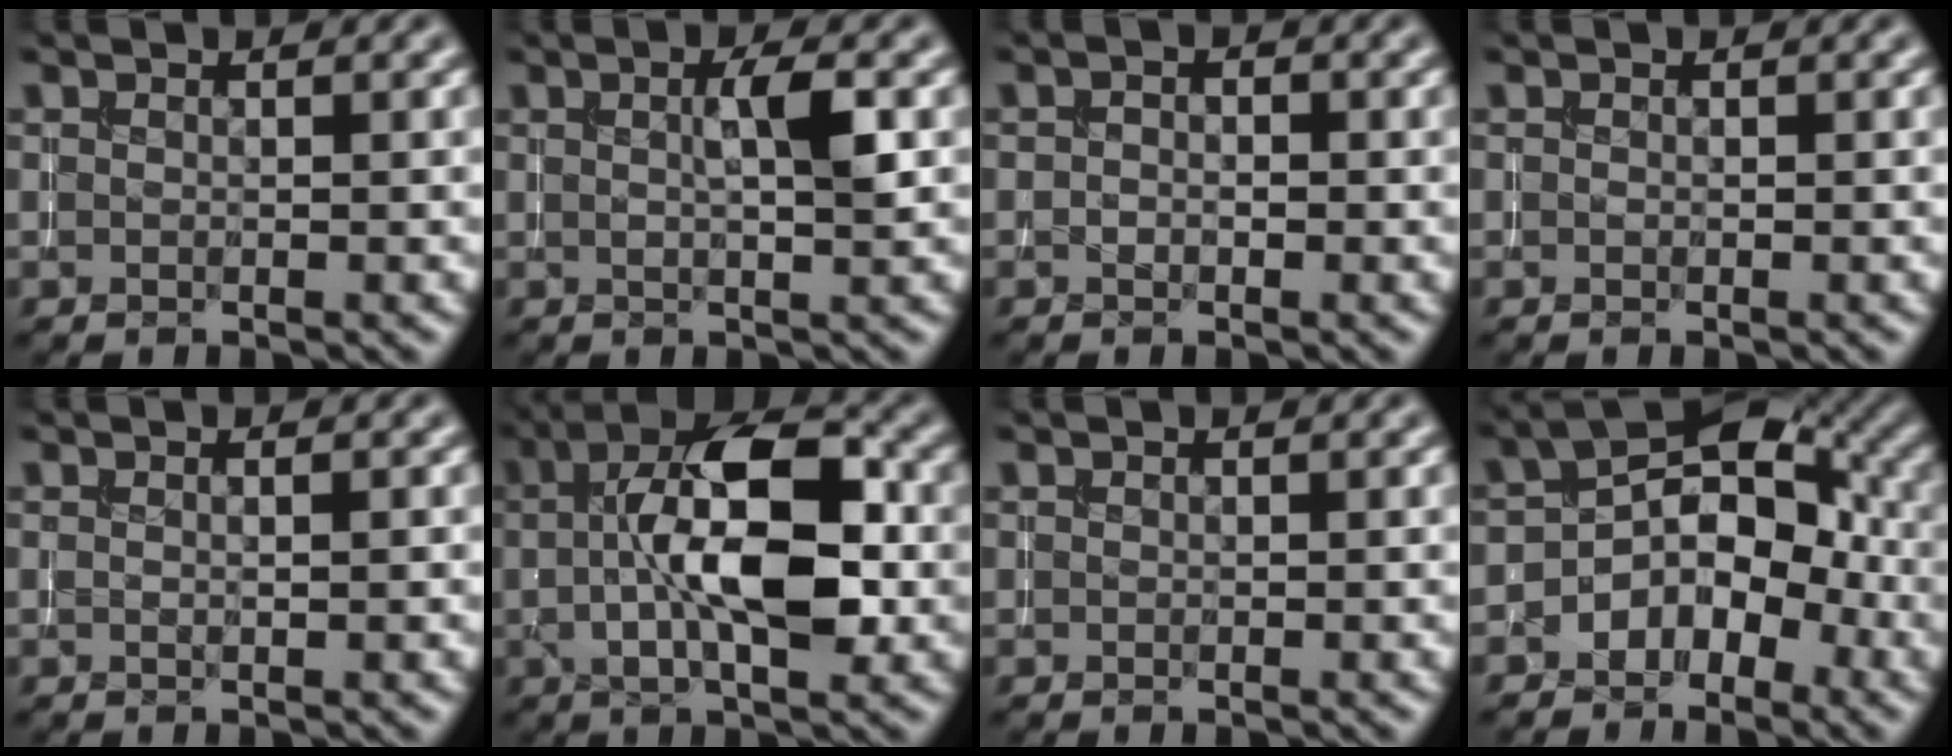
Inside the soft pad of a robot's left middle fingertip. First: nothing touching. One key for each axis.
{"total": 2.9, "fx": 0.6, "fy": 0.4, "fz": 2.8, "tx": -0.045, "ty": 0.007, "tz": 0.007}
{"total": 0.8, "fx": -0.3, "fy": 0.5, "fz": 0.6, "tx": -0.006, "ty": 0.003, "tz": -0.009}
{"total": 0.0}
{"total": 1.2, "fx": 0.3, "fy": 0.4, "fz": 1.0, "tx": -0.002, "ty": -0.002, "tz": -0.001}
{"total": 9.7, "fx": 0.8, "fy": 4.0, "fz": 8.8, "tx": -0.138, "ty": 0.019, "tz": 0.004}
{"total": 0.0}
{"total": 5.3, "fx": -1.9, "fy": 3.6, "fz": 3.5, "tx": -0.033, "ty": 0.016, "tz": -0.044}